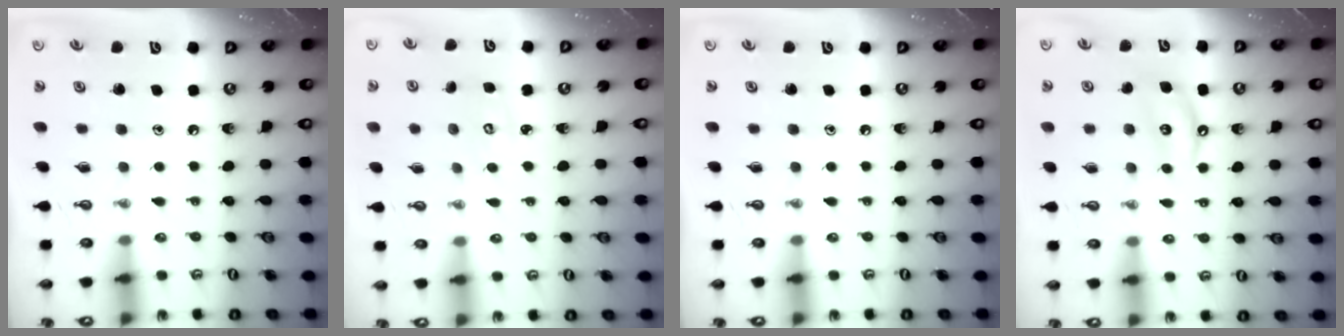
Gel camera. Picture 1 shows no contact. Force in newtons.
{"total": 3.2, "press": 3.2, "slide": 0.2}
{"total": 0.0}
{"total": 4.3, "press": 4.3, "slide": 0.3}